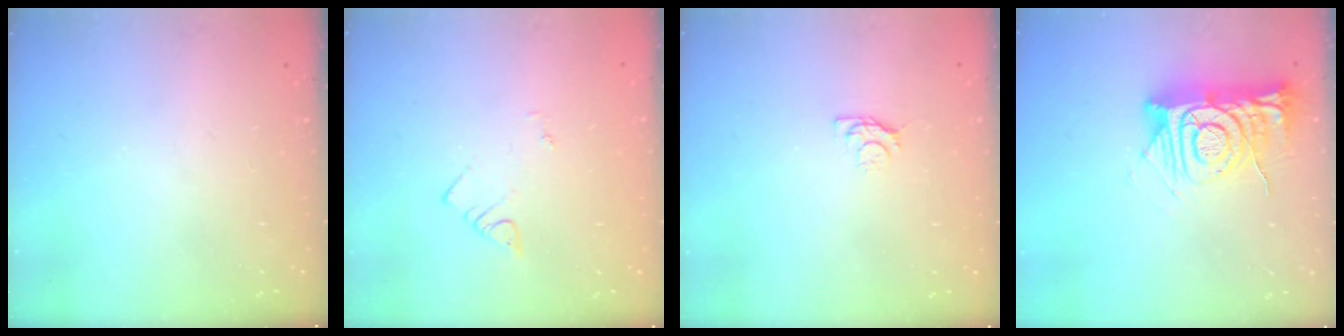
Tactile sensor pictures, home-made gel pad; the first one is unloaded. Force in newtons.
{"total": 2.1, "press": 2.1, "slide": 0.4}
{"total": 3.4, "press": 3.4, "slide": 0.5}
{"total": 13.6, "press": 13.5, "slide": 1.3}